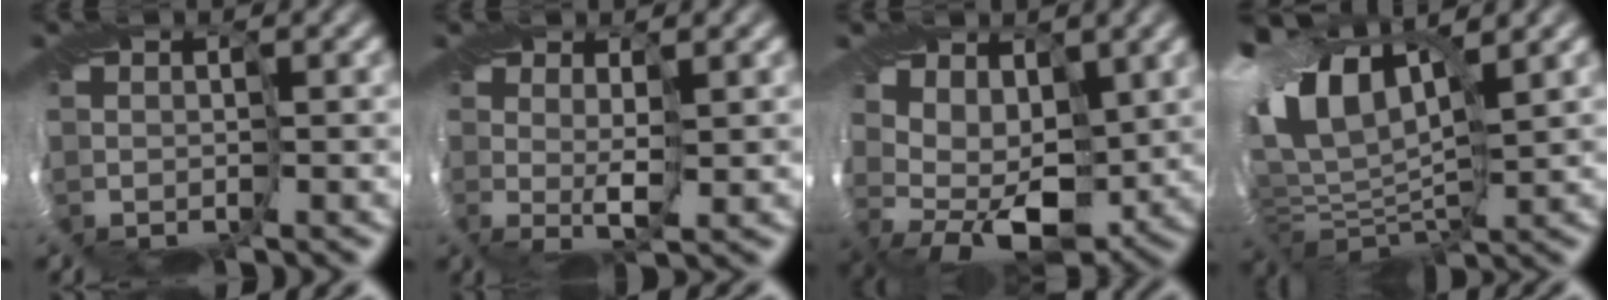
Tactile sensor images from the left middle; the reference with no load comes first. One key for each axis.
{"total": 1.6, "fx": 1.1, "fy": -1.2, "fz": 0.1, "tx": -0.006, "ty": -0.004, "tz": 0.022}
{"total": 5.8, "fx": 1.5, "fy": 3.5, "fz": 4.5, "tx": -0.087, "ty": -0.006, "tz": 0.020}
{"total": 10.5, "fx": 3.5, "fy": 5.7, "fz": 8.1, "tx": -0.177, "ty": 0.015, "tz": 0.058}